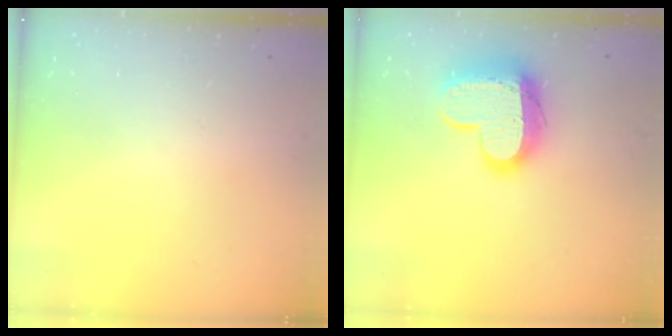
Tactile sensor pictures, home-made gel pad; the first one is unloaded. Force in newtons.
{"total": 16.2, "press": 16.1, "slide": 1.1}